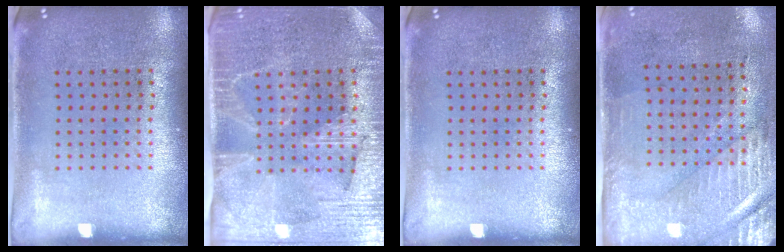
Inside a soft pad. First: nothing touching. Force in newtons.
{"total": 4.0, "press": 3.4, "slide": 2.0}
{"total": 0.0}
{"total": 3.0, "press": 2.4, "slide": 1.6}